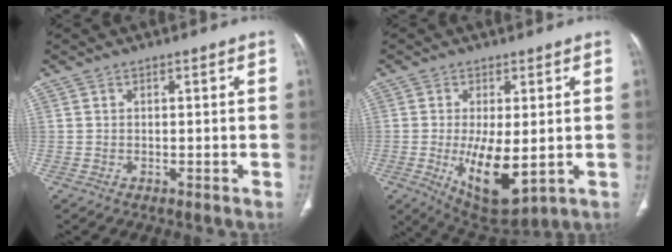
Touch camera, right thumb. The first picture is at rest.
{"total": 11.6, "force": [-1.9, 4.9, 10.3], "torque": [-0.167, -0.027, -0.013]}